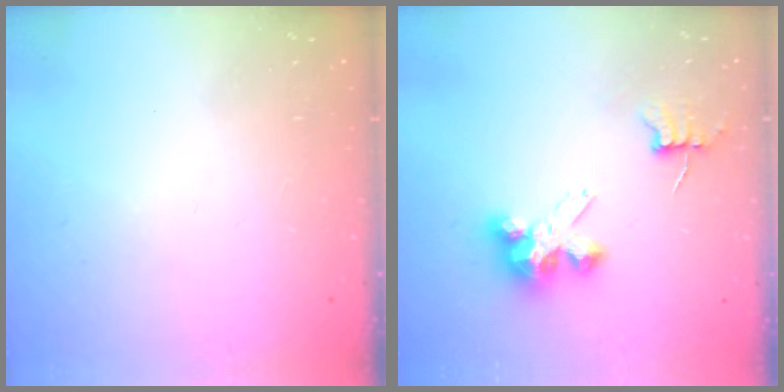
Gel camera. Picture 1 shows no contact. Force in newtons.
{"total": 6.8, "press": 6.8, "slide": 0.5}